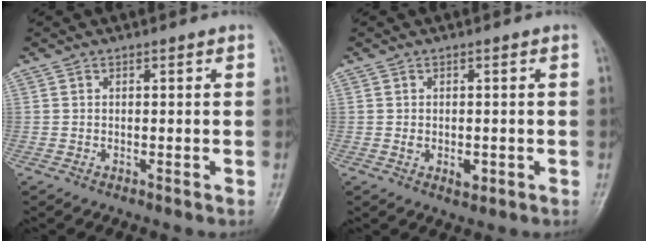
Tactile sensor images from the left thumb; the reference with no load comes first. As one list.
[{"total": 2.6, "force": [-0.6, 1.6, 1.9], "torque": [-0.022, -0.001, -0.005]}]